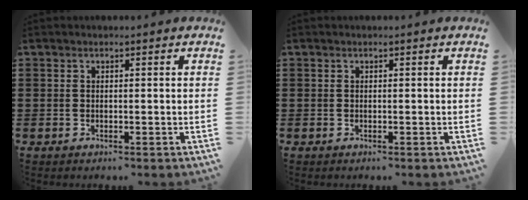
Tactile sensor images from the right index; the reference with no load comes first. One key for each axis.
{"total": 0.0}